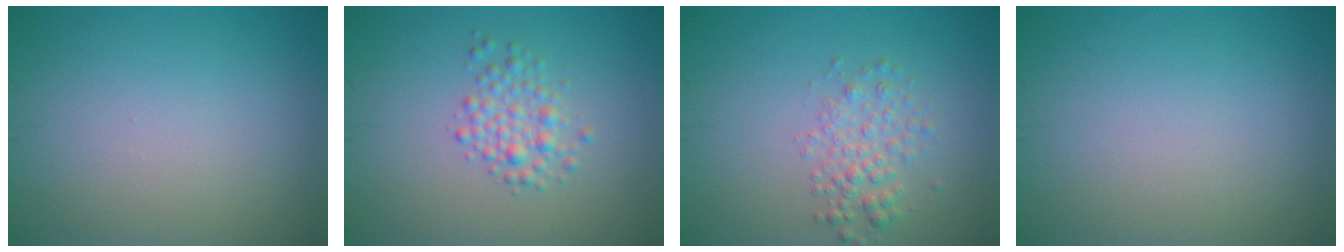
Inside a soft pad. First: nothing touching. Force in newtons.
{"total": 2.4, "press": 2.4, "slide": 0.0}
{"total": 2.4, "press": 2.4, "slide": 0.1}
{"total": 0.0}